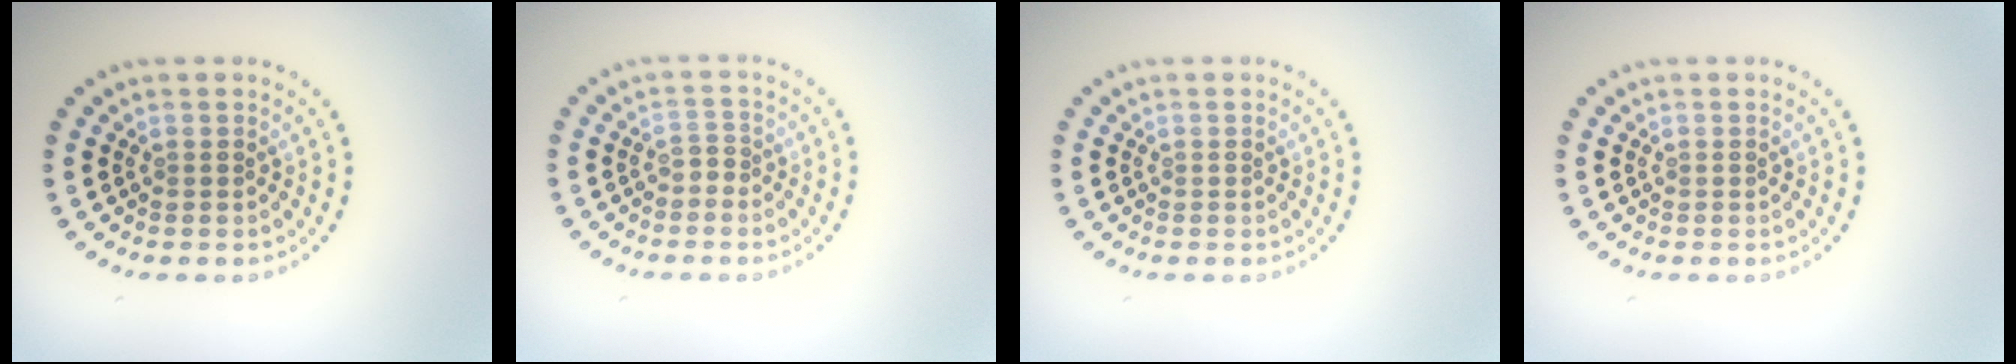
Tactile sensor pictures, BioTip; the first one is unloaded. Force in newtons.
{"total": 1.0, "press": 0.8, "slide": 0.5}
{"total": 0.0}
{"total": 0.0}